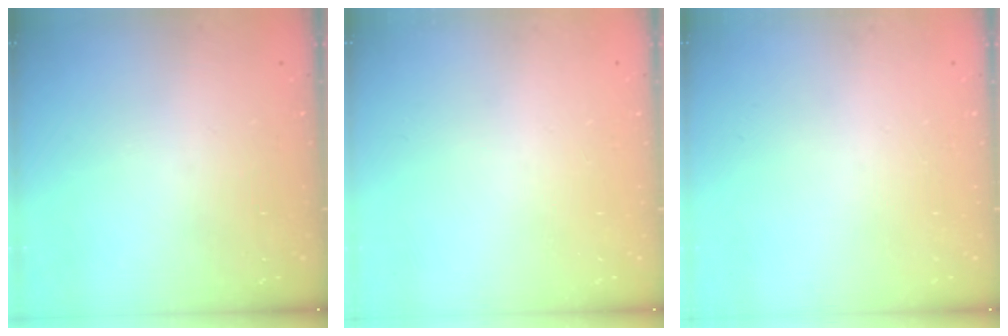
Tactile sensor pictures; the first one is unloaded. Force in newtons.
{"total": 0.0}
{"total": 0.0}